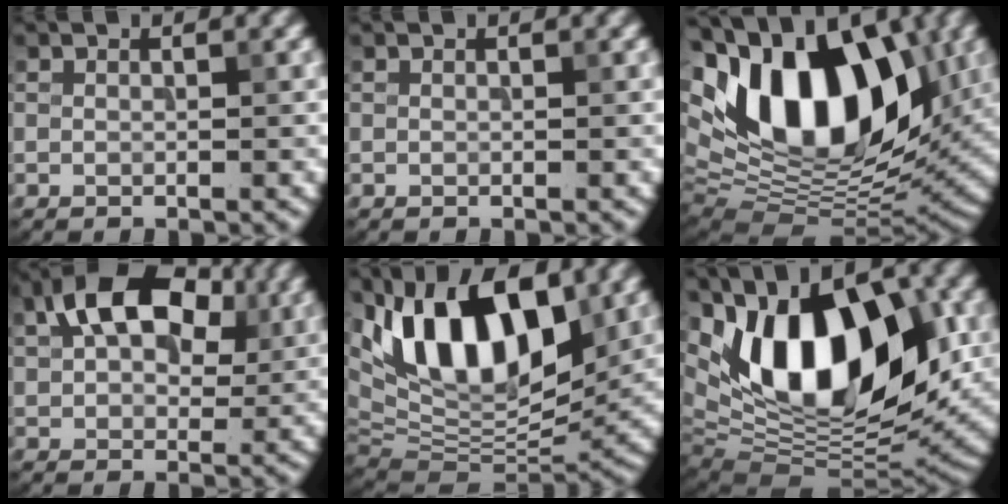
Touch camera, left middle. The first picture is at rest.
{"total": 0.0}
{"total": 17.3, "force": [5.1, 9.9, 13.2], "torque": [-0.215, 0.026, 0.075]}
{"total": 10.6, "force": [4.1, 6.6, 7.2], "torque": [-0.131, 0.027, 0.049]}
{"total": 14.2, "force": [6.0, 6.9, 10.9], "torque": [-0.177, 0.020, 0.097]}
{"total": 15.7, "force": [4.0, 8.7, 12.5], "torque": [-0.189, 0.004, 0.059]}